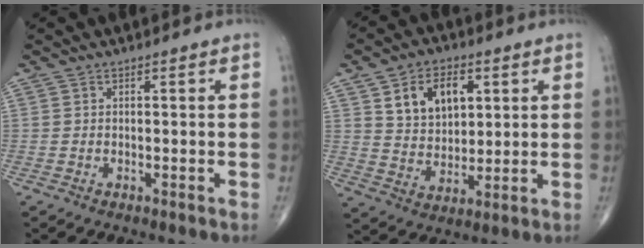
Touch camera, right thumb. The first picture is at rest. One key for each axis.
{"total": 11.1, "fx": 4.1, "fy": 7.5, "fz": 7.0, "tx": -0.084, "ty": -0.016, "tz": 0.077}